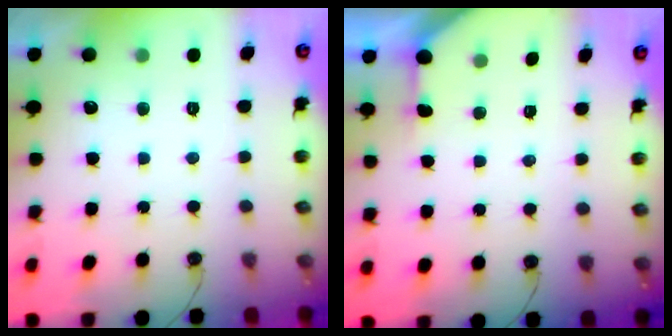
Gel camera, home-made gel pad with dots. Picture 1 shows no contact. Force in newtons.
{"total": 2.7, "press": 2.7, "slide": 0.3}